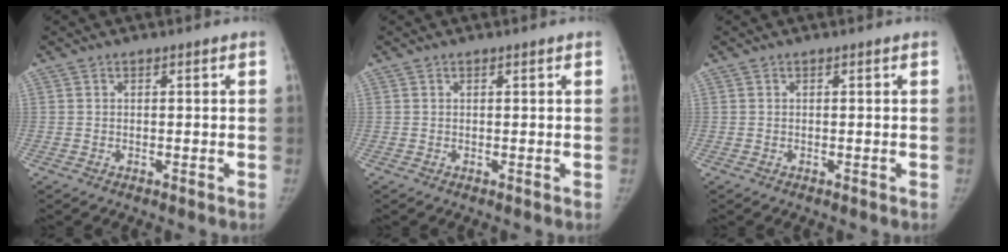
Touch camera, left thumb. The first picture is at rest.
{"total": 0.0}
{"total": 0.0}